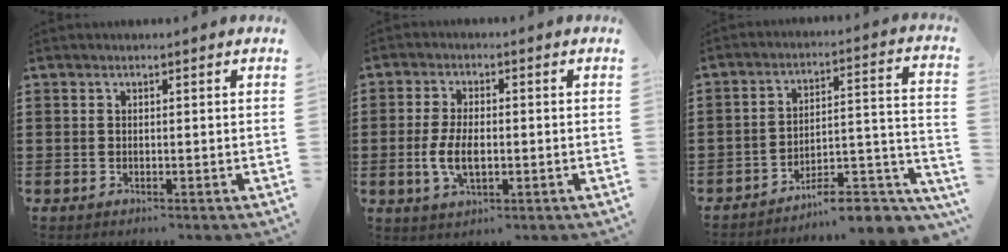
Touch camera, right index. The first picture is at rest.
{"total": 5.7, "force": [-1.0, 2.7, 4.9], "torque": [-0.113, -0.005, -0.023]}
{"total": 8.4, "force": [-7.3, 1.9, 3.7], "torque": [-0.043, 0.015, -0.137]}